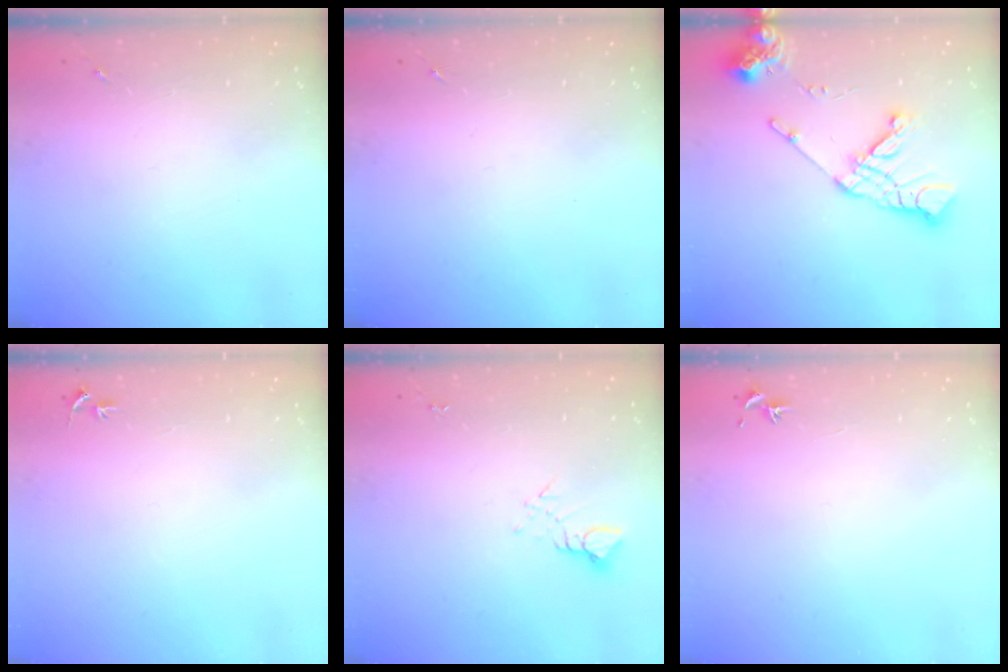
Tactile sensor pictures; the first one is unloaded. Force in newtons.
{"total": 0.0}
{"total": 14.4, "press": 14.3, "slide": 1.9}
{"total": 3.1, "press": 3.1, "slide": 0.3}
{"total": 3.8, "press": 3.8, "slide": 0.4}
{"total": 0.7, "press": 0.7, "slide": 0.3}